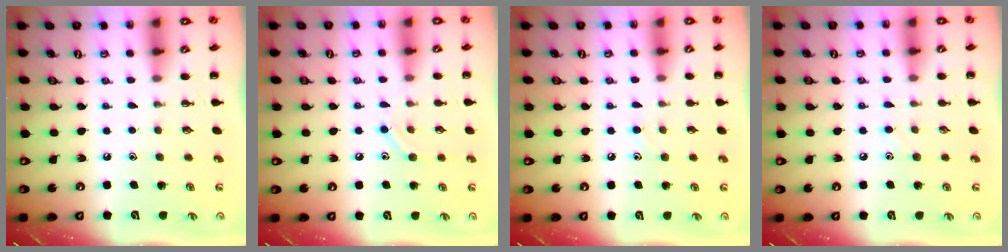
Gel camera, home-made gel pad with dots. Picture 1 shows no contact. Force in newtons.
{"total": 7.5, "press": 7.4, "slide": 1.3}
{"total": 7.0, "press": 6.6, "slide": 2.3}
{"total": 4.5, "press": 4.3, "slide": 1.4}